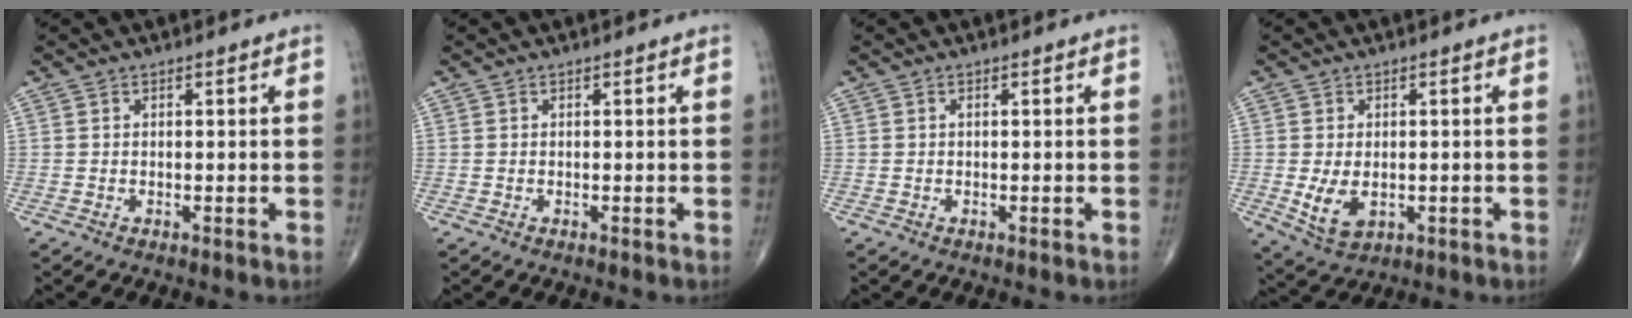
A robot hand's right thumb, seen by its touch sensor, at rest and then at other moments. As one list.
[{"total": 0.0}, {"total": 0.0}, {"total": 5.9, "force": [-0.8, 3.8, 4.4], "torque": [-0.074, -0.010, -0.003]}]